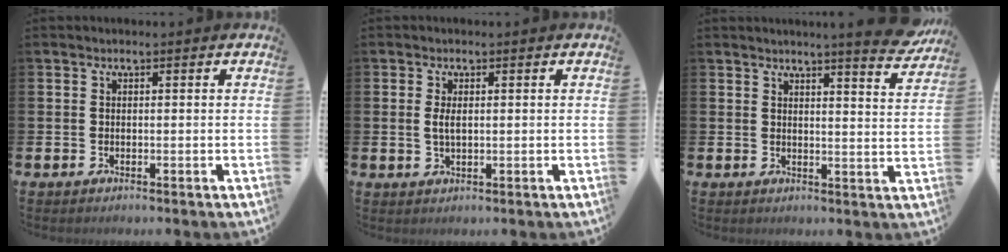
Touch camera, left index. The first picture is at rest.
{"total": 2.0, "force": [0.3, 0.9, 1.7], "torque": [-0.033, 0.004, 0.003]}
{"total": 5.5, "force": [5.1, -0.5, 2.1], "torque": [-0.024, -0.034, 0.083]}